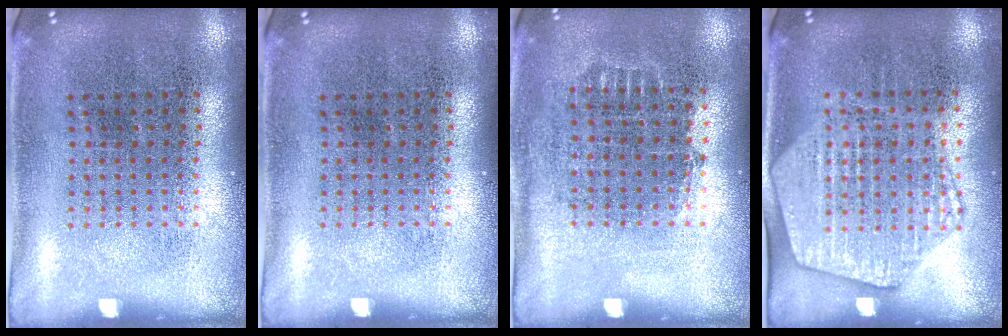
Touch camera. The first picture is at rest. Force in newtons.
{"total": 0.0}
{"total": 0.7, "press": 0.6, "slide": 0.3}
{"total": 1.9, "press": 1.8, "slide": 0.7}